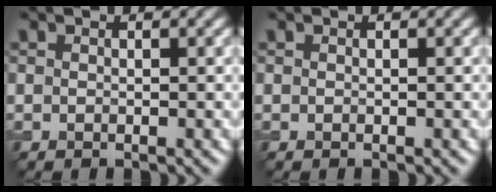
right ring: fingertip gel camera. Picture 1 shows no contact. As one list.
[{"total": 0.0}]